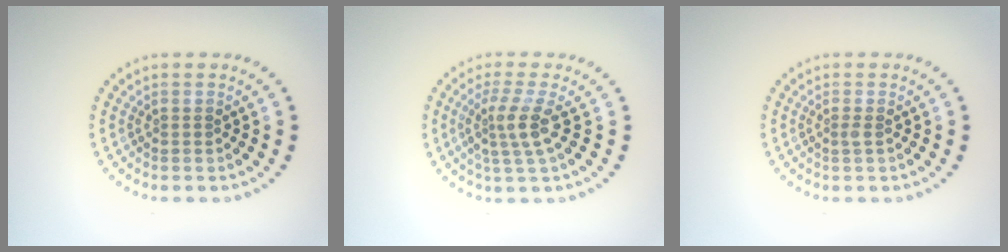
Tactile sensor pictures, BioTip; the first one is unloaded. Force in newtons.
{"total": 2.9, "press": 2.2, "slide": 1.9}
{"total": 0.6, "press": 0.4, "slide": 0.3}